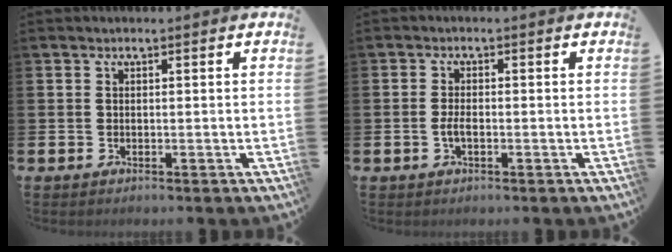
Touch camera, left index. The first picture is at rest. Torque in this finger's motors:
{"motor_torque": [0.26, -0.03, 0.07, 0.07]}